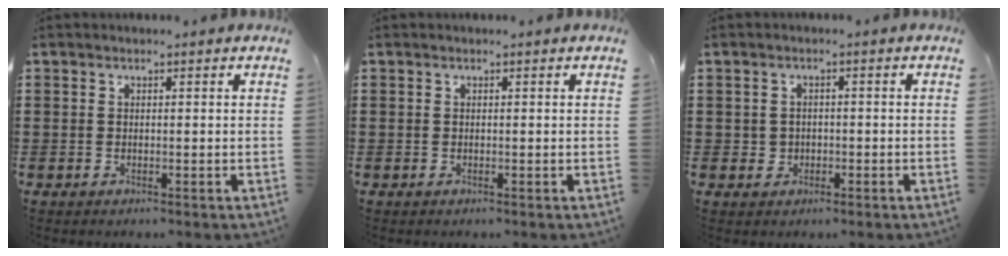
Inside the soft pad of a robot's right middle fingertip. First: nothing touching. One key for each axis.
{"total": 0.0}
{"total": 1.8, "fx": -0.4, "fy": 1.8, "fz": 0.2, "tx": -0.011, "ty": 0.003, "tz": -0.011}